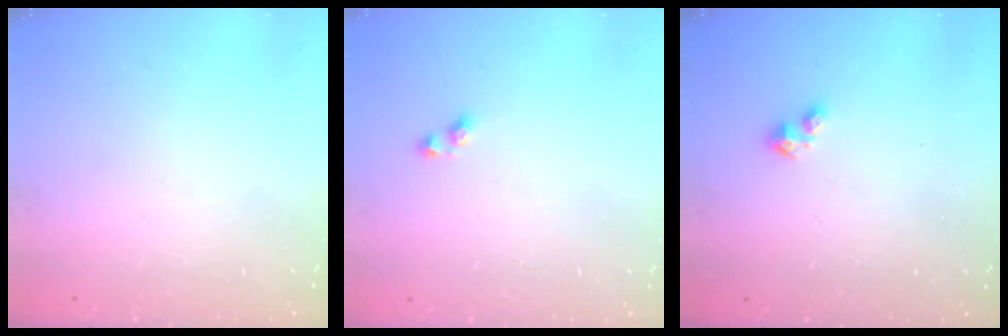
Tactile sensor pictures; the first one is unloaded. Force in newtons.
{"total": 2.7, "press": 2.6, "slide": 0.6}
{"total": 1.6, "press": 1.6, "slide": 0.4}